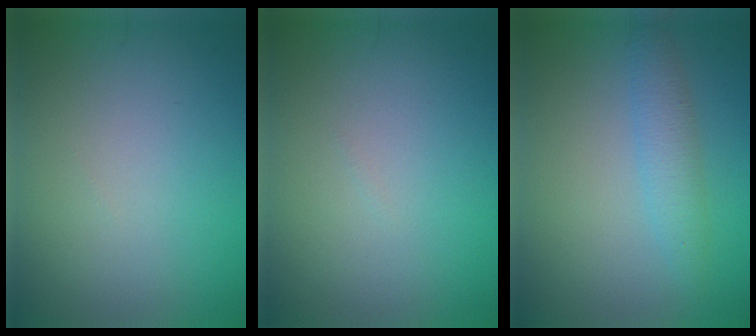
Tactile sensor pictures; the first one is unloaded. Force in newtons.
{"total": 0.0}
{"total": 2.3, "press": 2.3, "slide": 0.1}